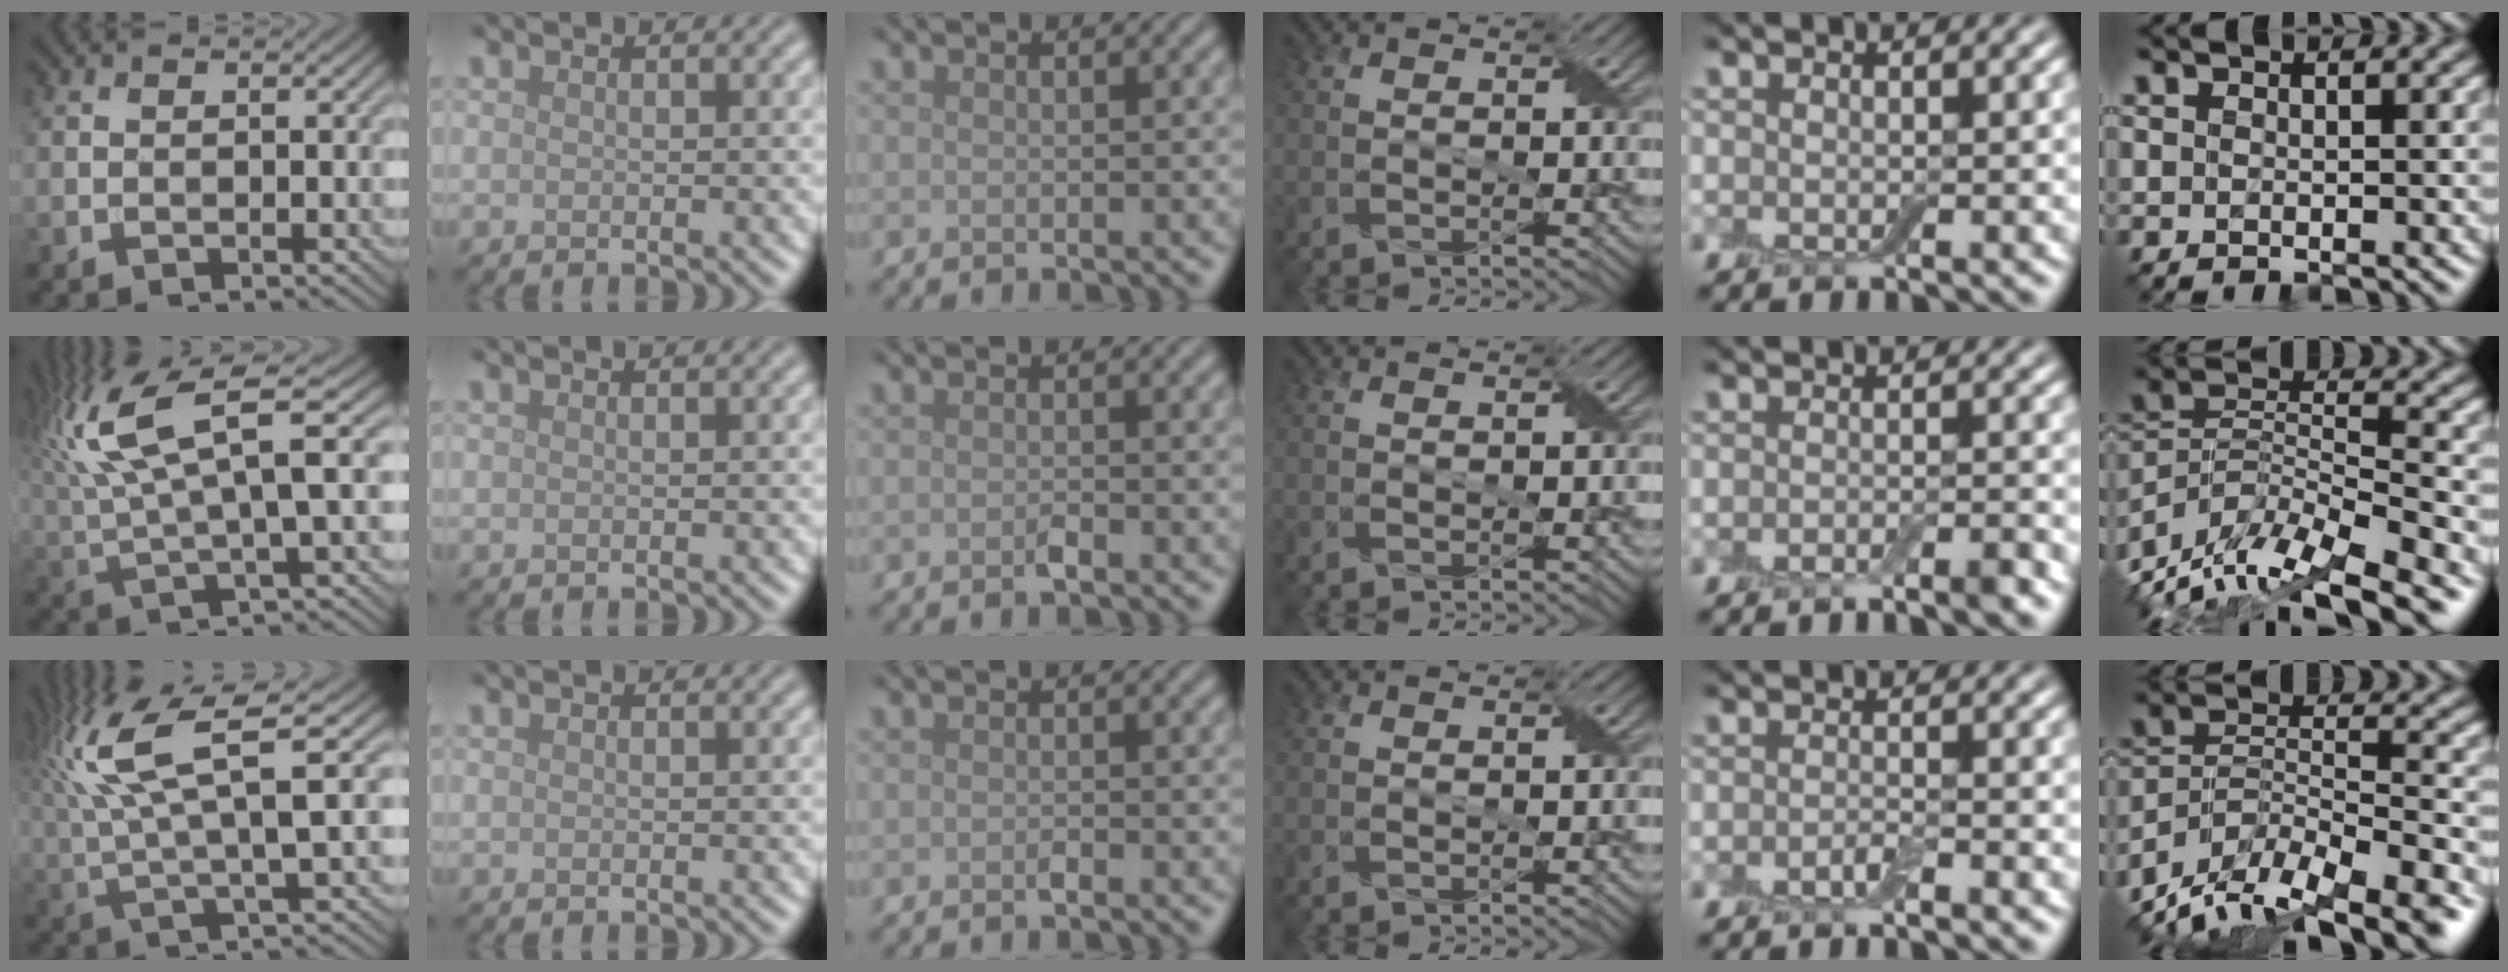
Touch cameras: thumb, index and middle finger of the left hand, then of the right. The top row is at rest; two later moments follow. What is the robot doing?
{"motion": "peel", "object": "aluminum foil"}